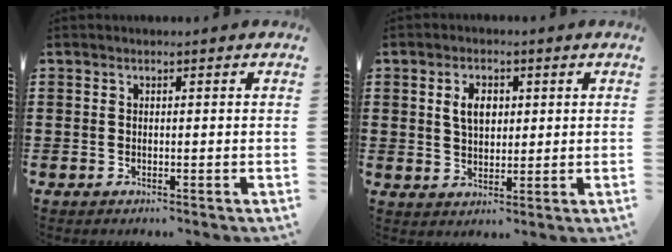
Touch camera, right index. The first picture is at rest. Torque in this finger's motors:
{"motor_torque": [0.57, -0.51, 0.15, 0.08]}